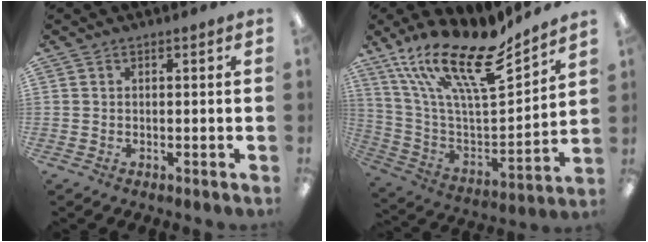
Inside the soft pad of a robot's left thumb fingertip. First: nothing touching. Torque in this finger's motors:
{"motor_torque": [0.72, 0.34, 1.39, -1.38, 0.55]}